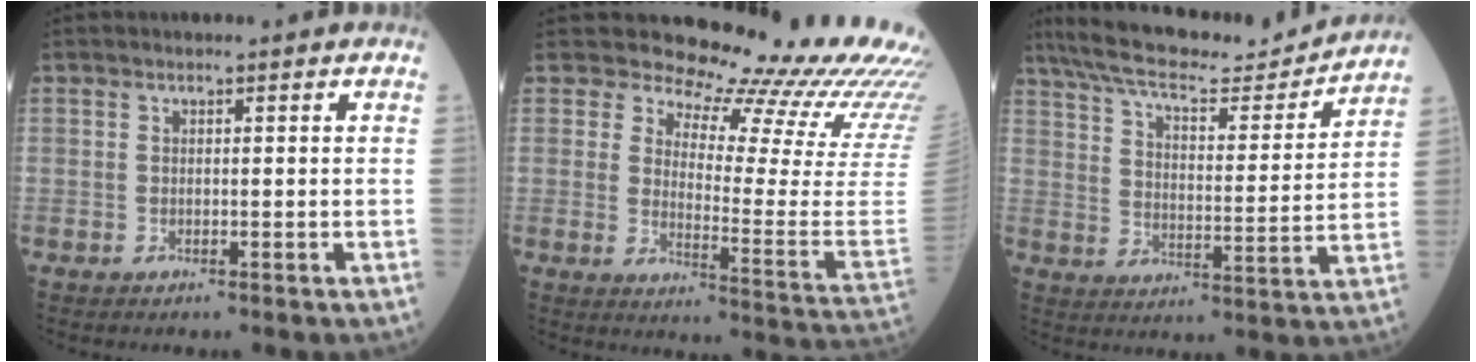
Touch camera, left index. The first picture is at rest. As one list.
[{"total": 21.2, "force": [20.5, 1.5, 5.1], "torque": [-0.079, -0.153, 0.224]}, {"total": 18.4, "force": [16.6, 3.0, 7.3], "torque": [-0.124, 0.007, 0.244]}]